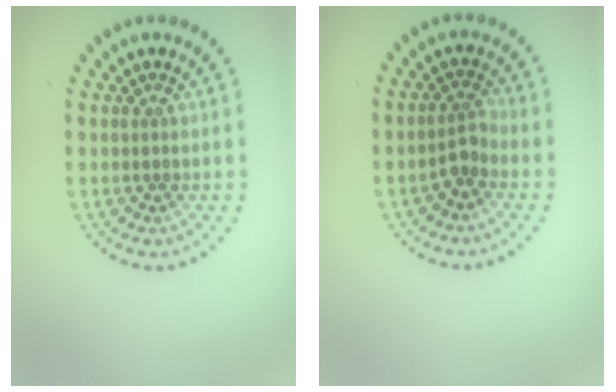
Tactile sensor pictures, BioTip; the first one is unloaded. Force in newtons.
{"total": 1.9, "press": 1.4, "slide": 1.3}